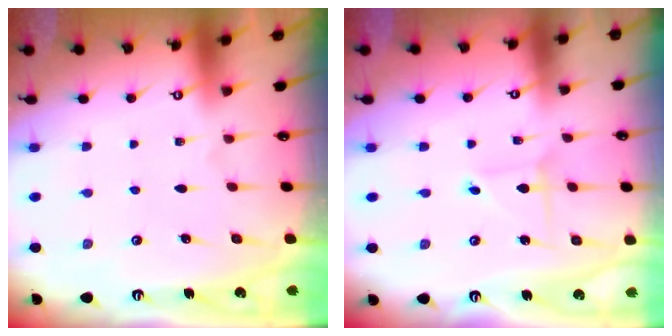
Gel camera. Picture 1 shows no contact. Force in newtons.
{"total": 1.9, "press": 1.9, "slide": 0.2}